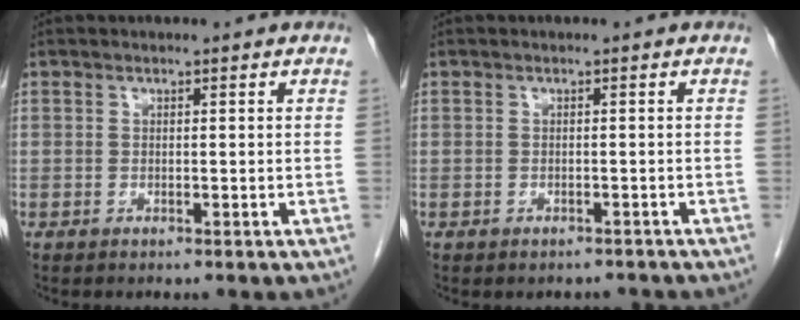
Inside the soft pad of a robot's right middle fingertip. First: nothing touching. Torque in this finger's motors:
{"motor_torque": [0.15, -0.14, 0.02, 0.03]}